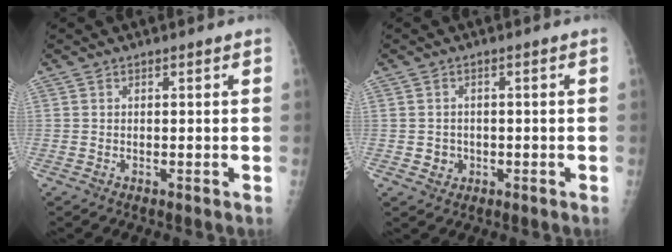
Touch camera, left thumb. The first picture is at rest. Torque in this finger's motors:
{"motor_torque": [-0.03, 0.03, 0.03, -0.04, 0.00]}